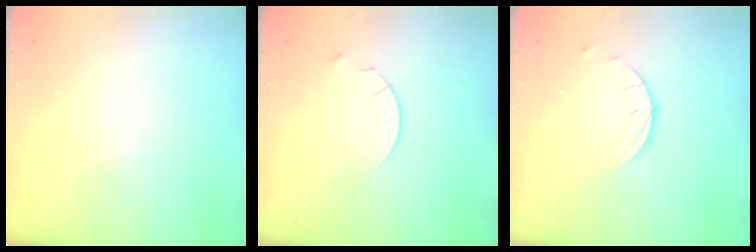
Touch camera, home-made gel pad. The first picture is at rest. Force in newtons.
{"total": 2.4, "press": 2.4, "slide": 0.3}
{"total": 1.5, "press": 1.5, "slide": 0.1}